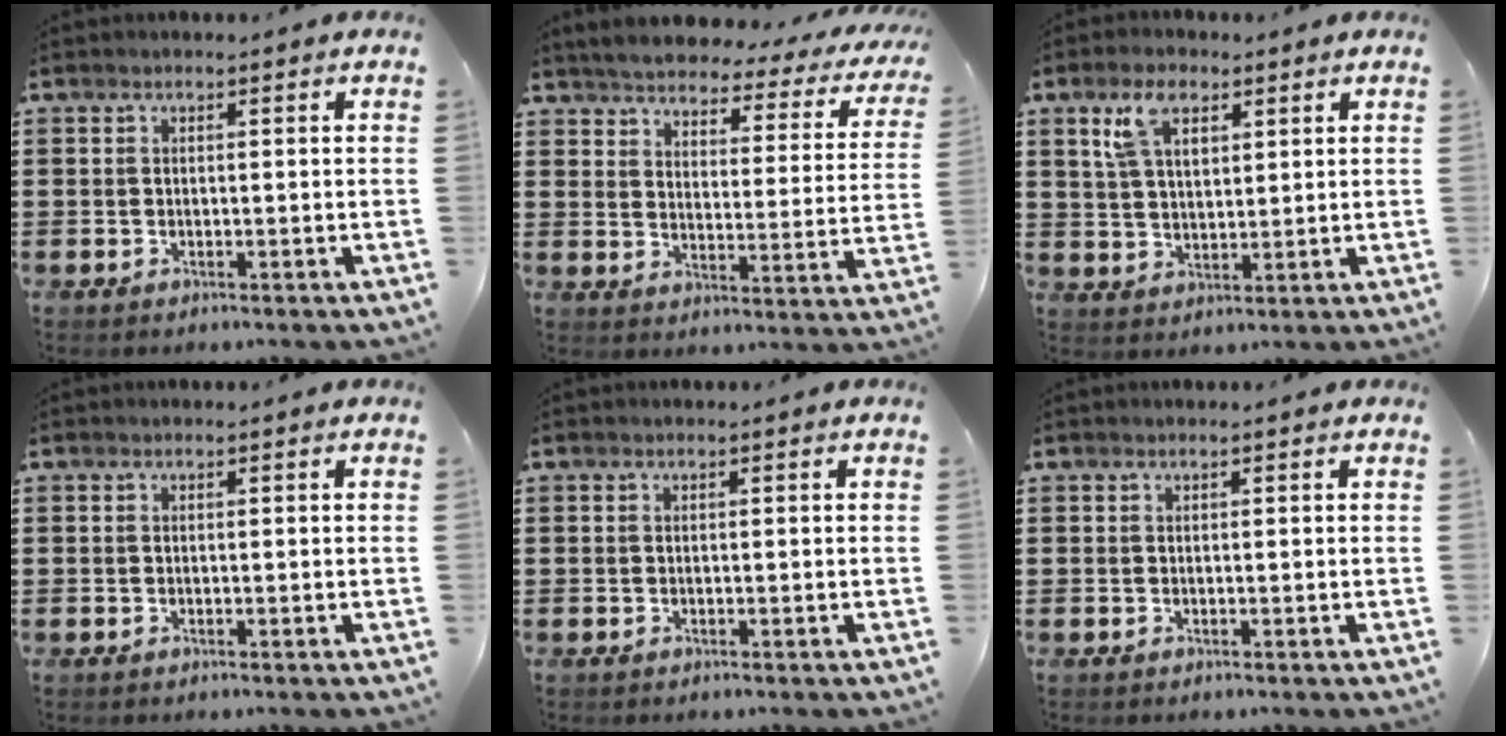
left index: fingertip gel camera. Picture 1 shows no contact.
{"total": 3.7, "force": [3.6, 0.3, 0.7], "torque": [-0.038, -0.028, 0.055]}
{"total": 6.5, "force": [3.7, 3.2, 4.3], "torque": [-0.091, 0.008, 0.065]}
{"total": 0.0}
{"total": 0.0}
{"total": 0.0}